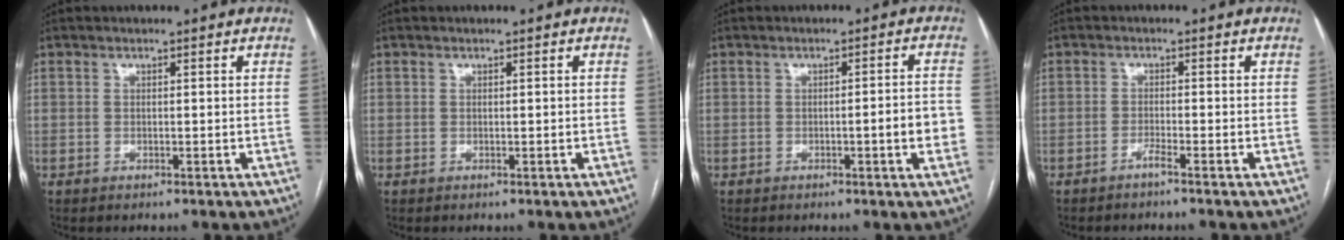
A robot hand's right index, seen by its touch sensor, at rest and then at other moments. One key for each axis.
{"total": 0.0}
{"total": 4.3, "fx": -1.1, "fy": 0.3, "fz": 4.1, "tx": -0.049, "ty": 0.004, "tz": -0.016}
{"total": 1.4, "fx": -1.2, "fy": -0.4, "fz": 0.7, "tx": -0.011, "ty": 0.002, "tz": -0.023}